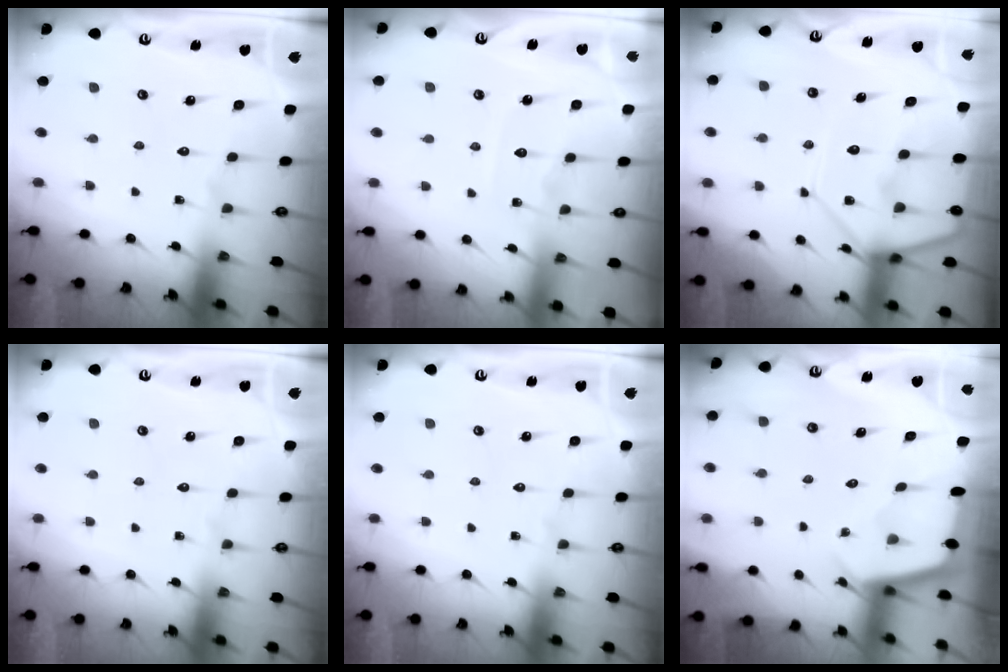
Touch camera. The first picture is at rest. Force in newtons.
{"total": 5.2, "press": 5.2, "slide": 0.6}
{"total": 10.9, "press": 10.8, "slide": 1.3}
{"total": 0.0}
{"total": 0.0}
{"total": 1.9, "press": 1.9, "slide": 0.1}